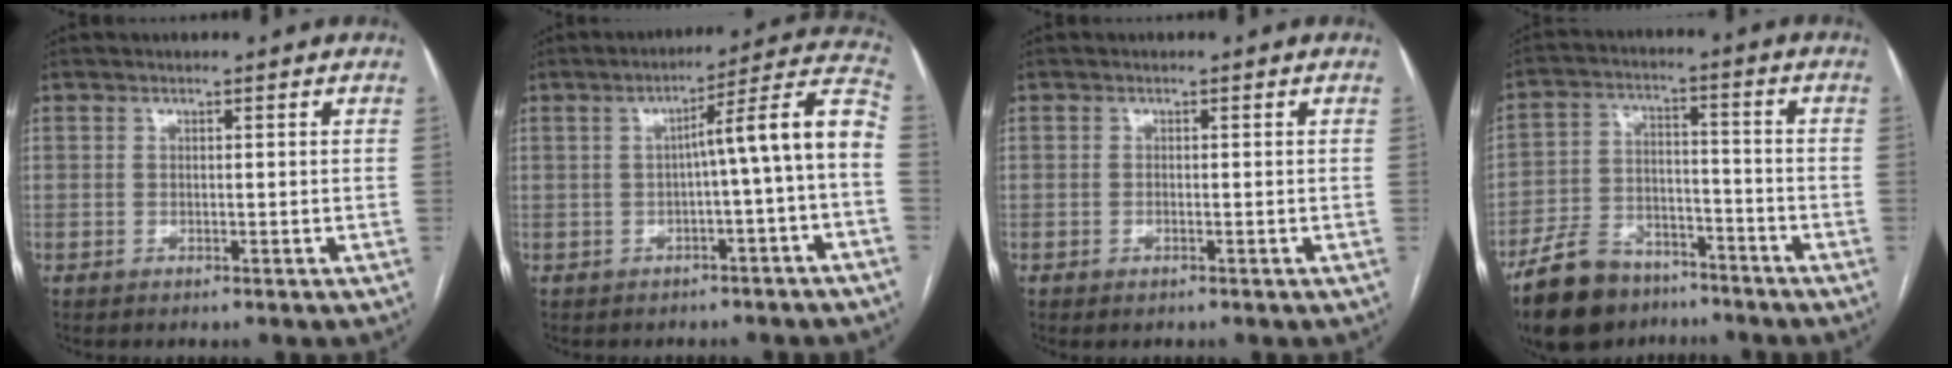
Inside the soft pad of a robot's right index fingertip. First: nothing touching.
{"total": 10.2, "force": [-1.4, -0.4, 10.1], "torque": [-0.128, 0.035, -0.023]}
{"total": 0.6, "force": [-0.4, 0.1, 0.4], "torque": [-0.006, -0.001, -0.005]}
{"total": 12.6, "force": [-9.5, 6.6, 5.1], "torque": [-0.103, 0.008, -0.163]}